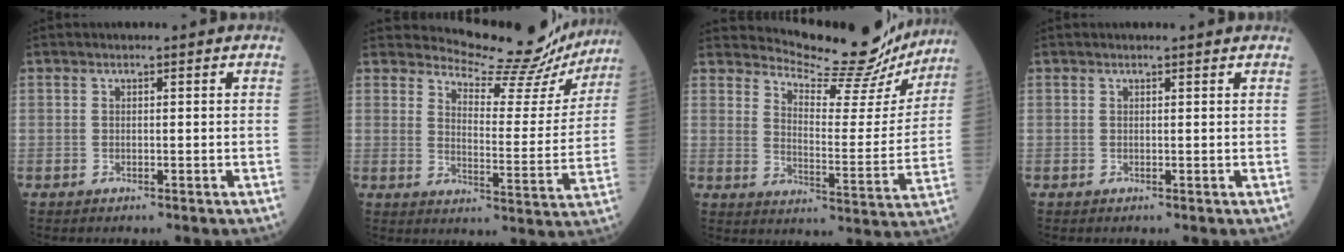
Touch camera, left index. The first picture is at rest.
{"total": 14.4, "force": [14.2, 2.5, 0.9], "torque": [-0.008, -0.062, 0.164]}
{"total": 16.5, "force": [16.0, 2.7, 3.2], "torque": [-0.044, -0.060, 0.197]}
{"total": 1.1, "force": [1.1, 0.1, 0.2], "torque": [-0.011, 0.003, 0.012]}